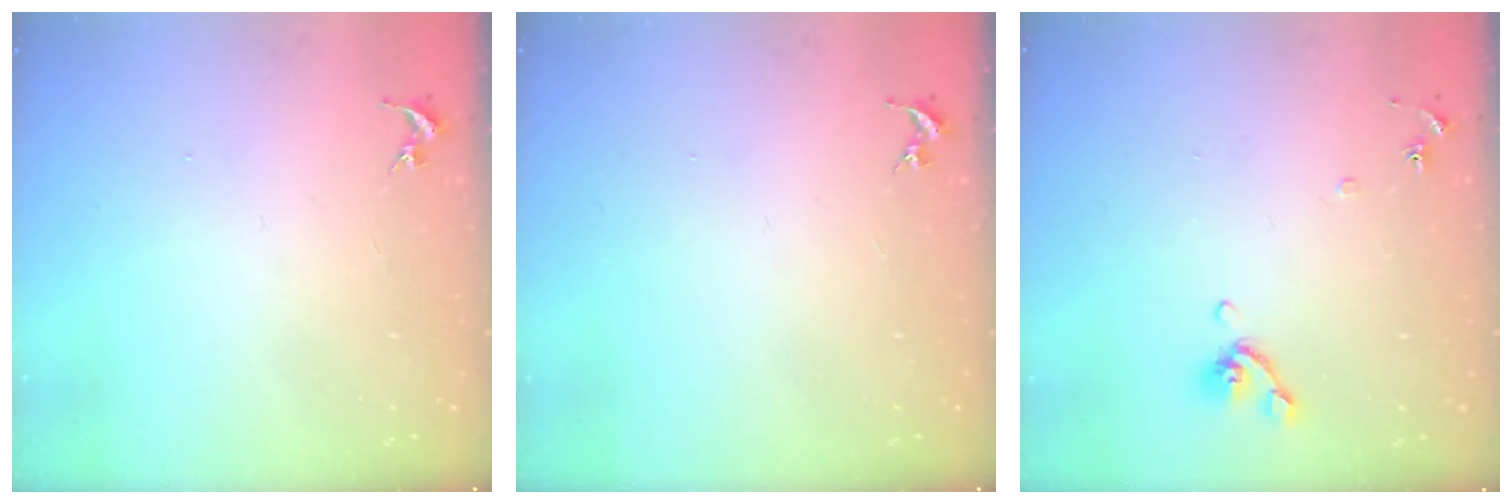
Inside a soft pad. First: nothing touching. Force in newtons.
{"total": 0.0}
{"total": 7.8, "press": 7.6, "slide": 1.6}